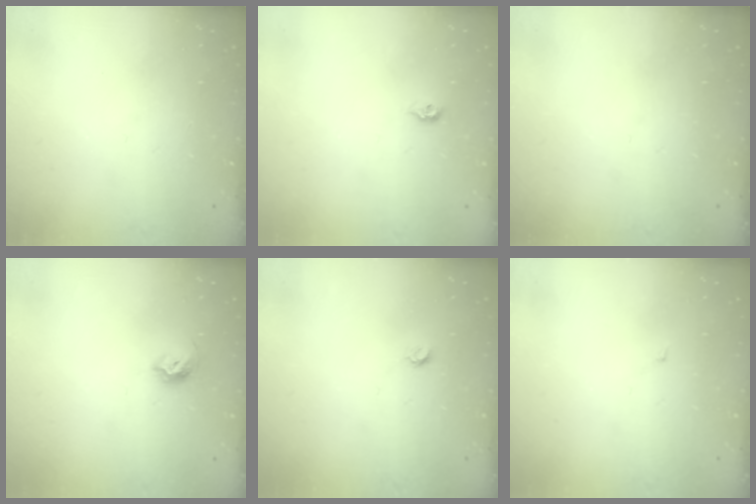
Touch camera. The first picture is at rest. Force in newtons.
{"total": 5.3, "press": 5.2, "slide": 0.8}
{"total": 0.0}
{"total": 7.1, "press": 7.0, "slide": 0.8}
{"total": 3.5, "press": 3.4, "slide": 0.4}
{"total": 1.4, "press": 1.3, "slide": 0.1}